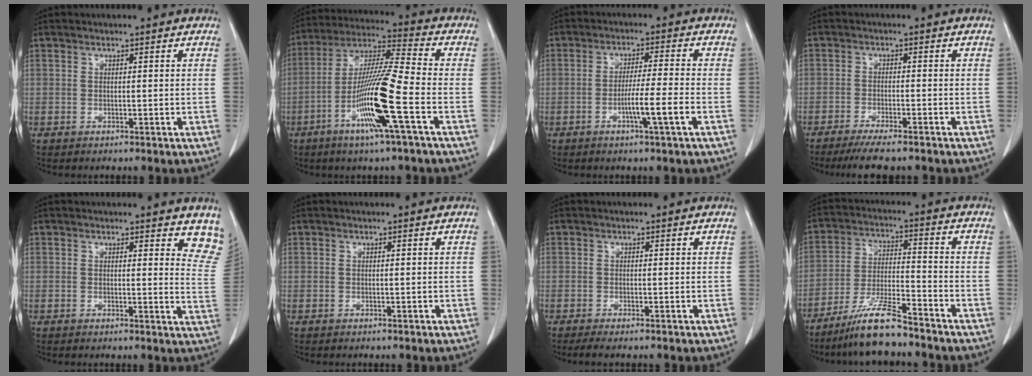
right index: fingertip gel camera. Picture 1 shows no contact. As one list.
[{"total": 14.7, "force": [-5.4, -0.5, 13.7], "torque": [-0.270, -0.010, -0.107]}, {"total": 6.2, "force": [-2.3, -0.8, 5.7], "torque": [-0.097, -0.008, -0.043]}, {"total": 6.8, "force": [-5.7, 0.6, 3.7], "torque": [-0.052, -0.014, -0.092]}, {"total": 7.5, "force": [6.6, 2.0, 3.0], "torque": [-0.011, -0.030, 0.044]}, {"total": 0.0}, {"total": 1.7, "force": [-1.3, 0.0, 1.1], "torque": [-0.021, -0.005, -0.025]}, {"total": 9.6, "force": [-7.8, 0.6, 5.5], "torque": [-0.109, -0.019, -0.148]}]